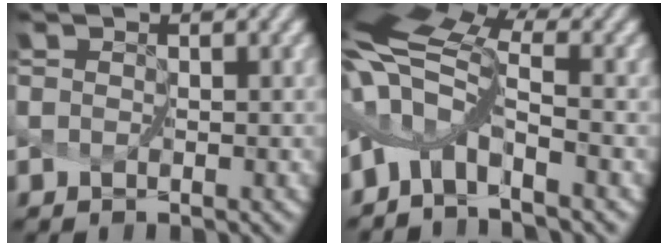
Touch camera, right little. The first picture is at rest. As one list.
[{"total": 8.2, "force": [0.6, 3.4, 7.4], "torque": [-0.151, 0.004, 0.014]}]